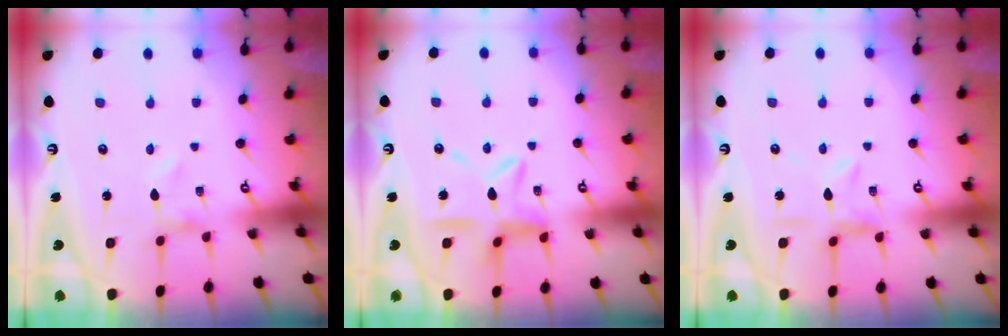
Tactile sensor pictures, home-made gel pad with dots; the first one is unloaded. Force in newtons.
{"total": 11.9, "press": 11.8, "slide": 1.2}
{"total": 6.9, "press": 6.9, "slide": 0.7}